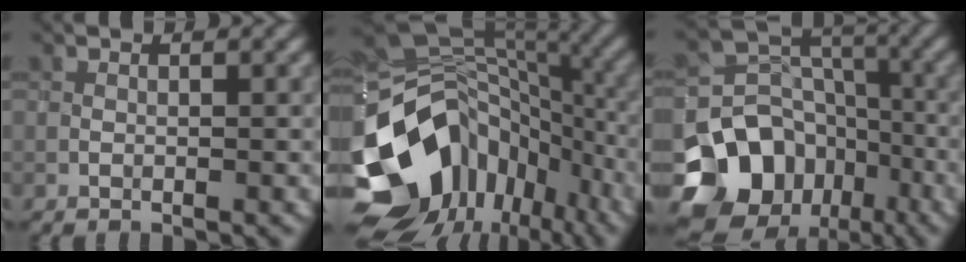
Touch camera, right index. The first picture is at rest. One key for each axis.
{"total": 16.3, "fx": -7.2, "fy": 12.0, "fz": 8.4, "tx": -0.176, "ty": -0.011, "tz": -0.111}
{"total": 12.3, "fx": -6.8, "fy": 9.4, "fz": 4.0, "tx": -0.090, "ty": 0.006, "tz": -0.118}